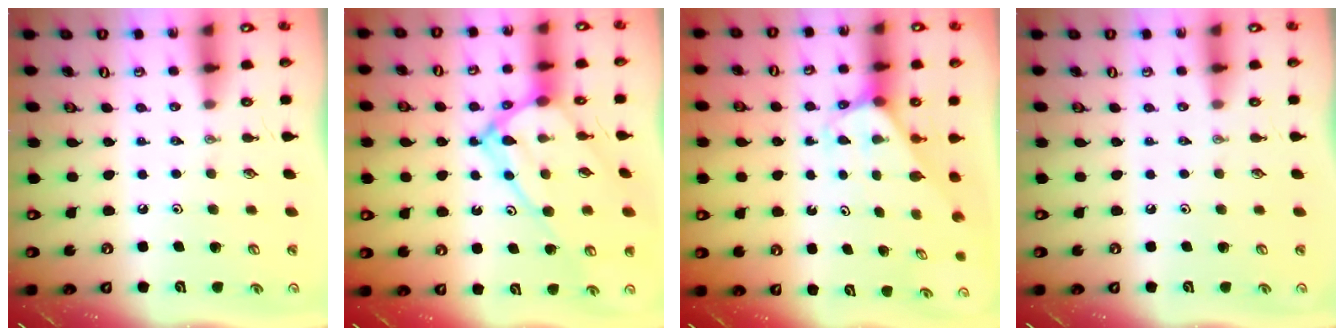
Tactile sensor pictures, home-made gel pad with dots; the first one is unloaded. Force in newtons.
{"total": 15.7, "press": 15.6, "slide": 1.5}
{"total": 2.4, "press": 2.4, "slide": 0.2}
{"total": 0.0}